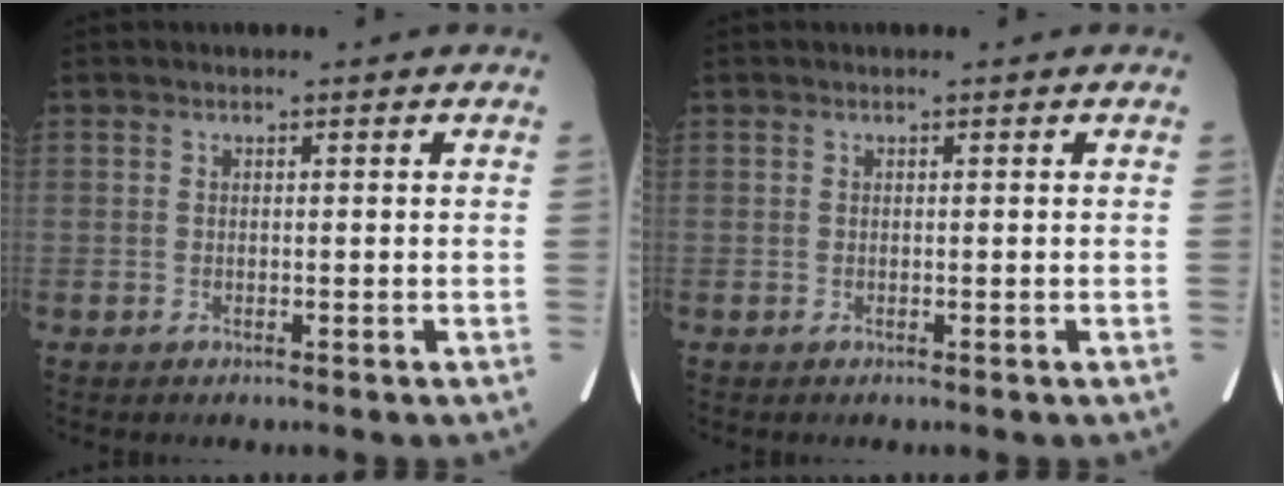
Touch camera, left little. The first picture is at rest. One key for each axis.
{"total": 0.0}